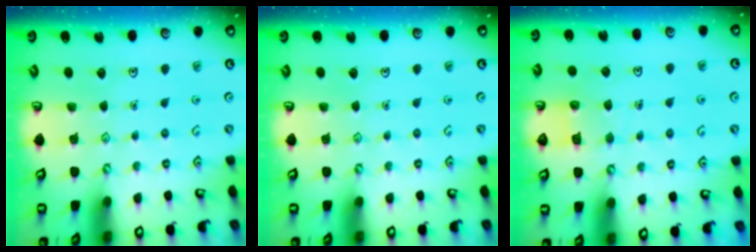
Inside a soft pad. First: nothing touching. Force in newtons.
{"total": 0.0}
{"total": 4.1, "press": 4.1, "slide": 0.4}